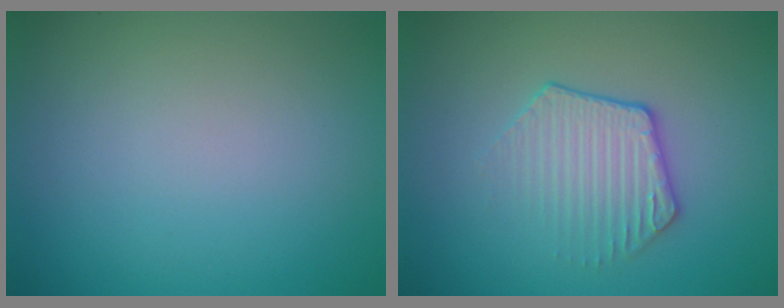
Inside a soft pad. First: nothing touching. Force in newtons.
{"total": 2.7, "press": 2.2, "slide": 1.6}